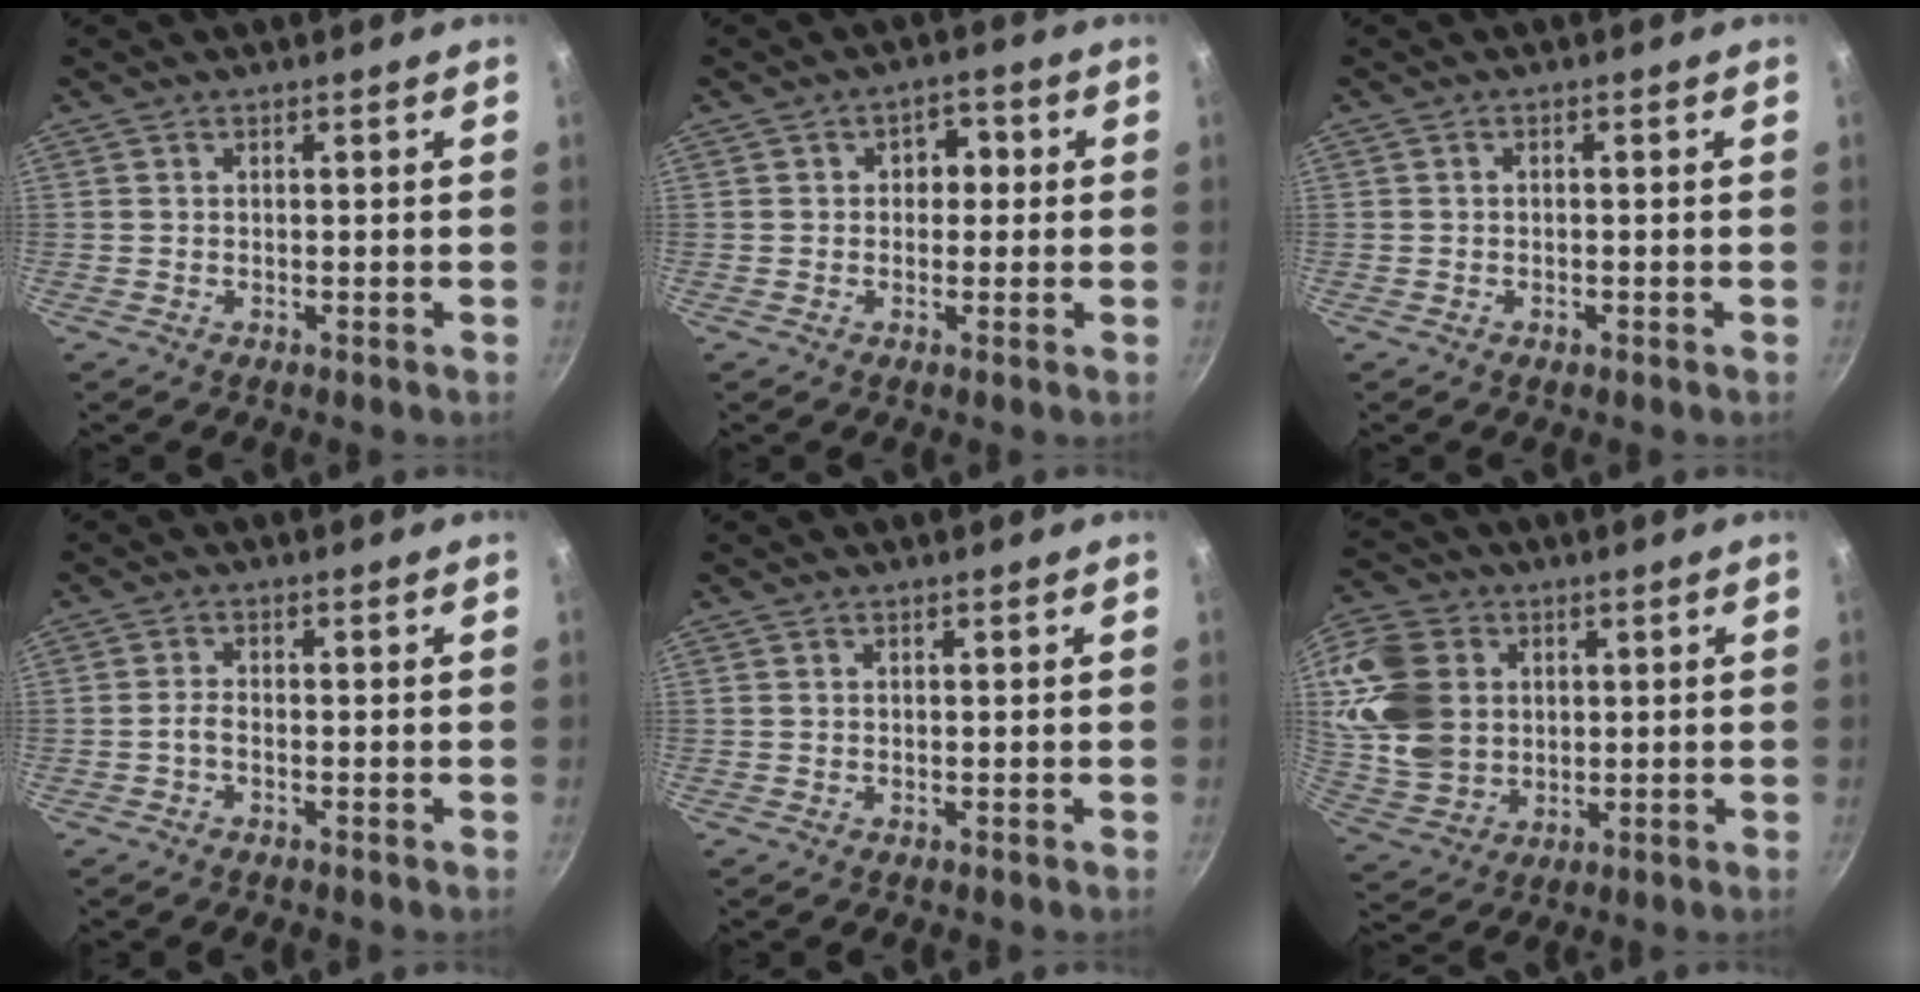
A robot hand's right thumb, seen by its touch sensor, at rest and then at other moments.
{"total": 4.3, "force": [0.5, 3.3, 2.6], "torque": [-0.001, 0.006, 0.001]}
{"total": 0.9, "force": [-0.4, 0.5, 0.5], "torque": [-0.010, 0.003, -0.009]}
{"total": 1.6, "force": [-0.9, 0.6, 1.2], "torque": [-0.026, 0.012, -0.021]}
{"total": 0.0}
{"total": 15.9, "force": [3.1, 12.7, 9.1], "torque": [-0.164, -0.003, 0.070]}